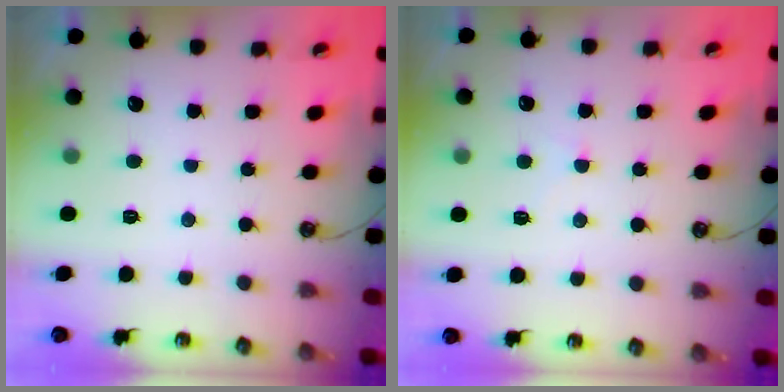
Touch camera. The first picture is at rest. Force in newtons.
{"total": 0.5, "press": 0.3, "slide": 0.4}